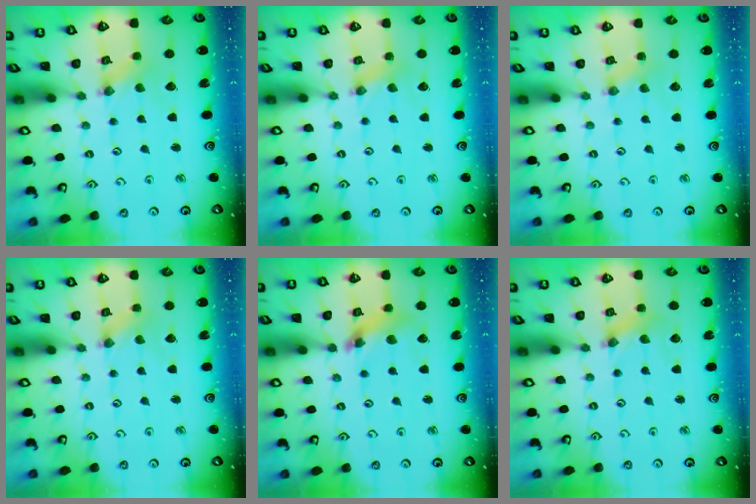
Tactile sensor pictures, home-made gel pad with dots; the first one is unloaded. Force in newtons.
{"total": 1.5, "press": 1.5, "slide": 0.3}
{"total": 1.8, "press": 1.7, "slide": 0.4}
{"total": 0.0}
{"total": 8.9, "press": 8.9, "slide": 1.1}
{"total": 2.0, "press": 2.0, "slide": 0.3}